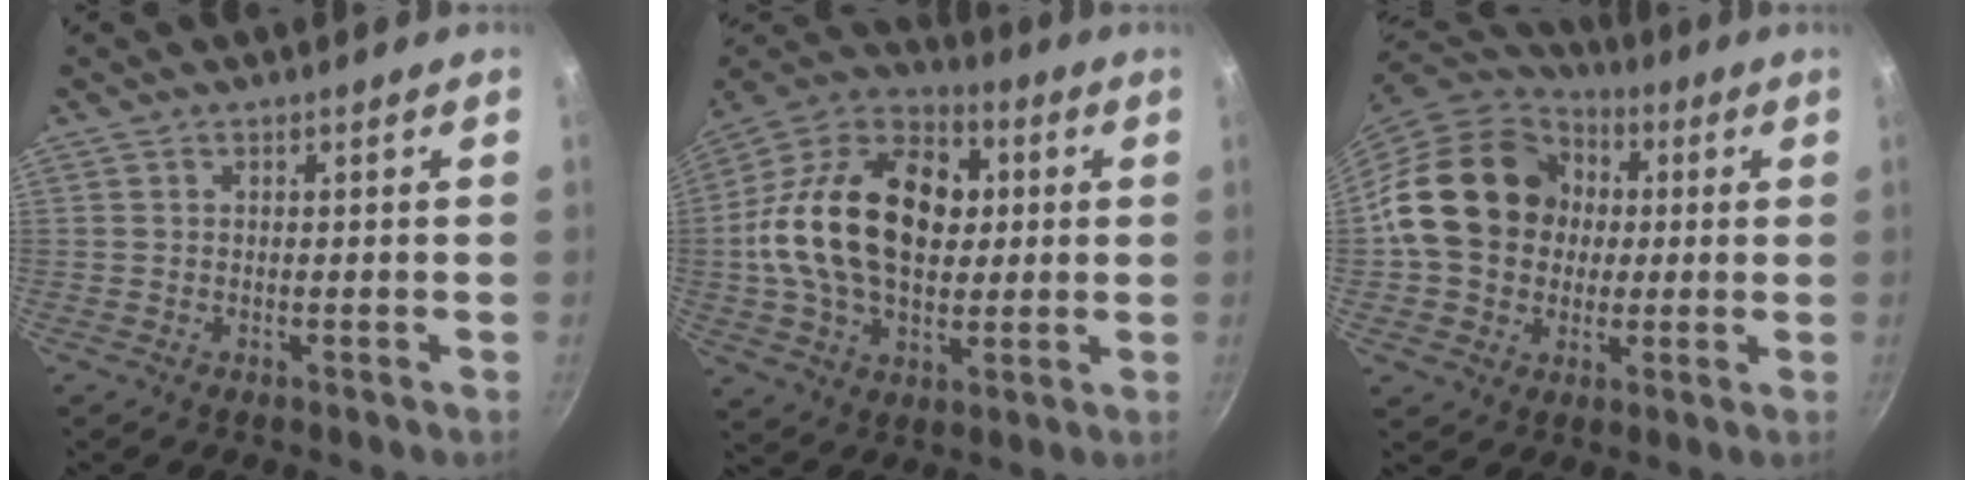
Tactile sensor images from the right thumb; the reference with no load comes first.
{"total": 25.8, "force": [2.4, 17.4, 19.0], "torque": [-0.308, 0.027, 0.029]}
{"total": 19.7, "force": [1.9, 16.3, 10.8], "torque": [-0.161, 0.029, 0.029]}